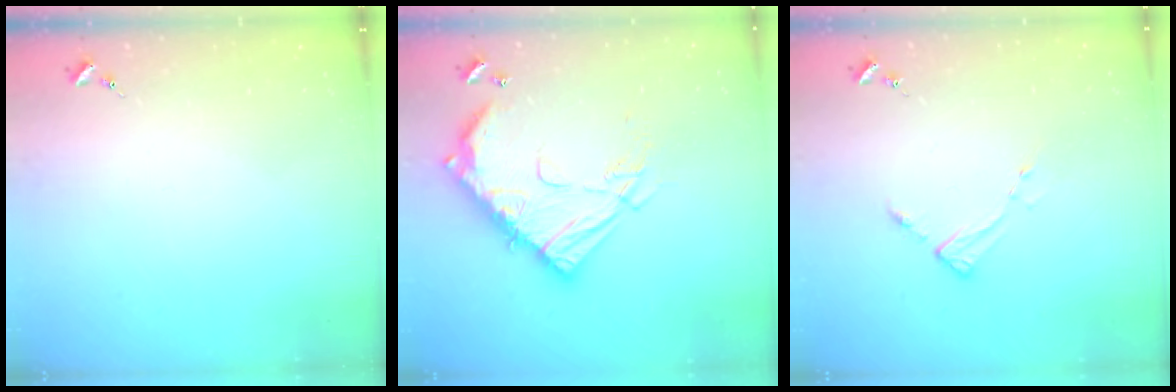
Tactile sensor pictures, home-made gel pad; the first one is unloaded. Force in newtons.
{"total": 21.3, "press": 21.2, "slide": 2.1}
{"total": 3.6, "press": 3.5, "slide": 0.4}